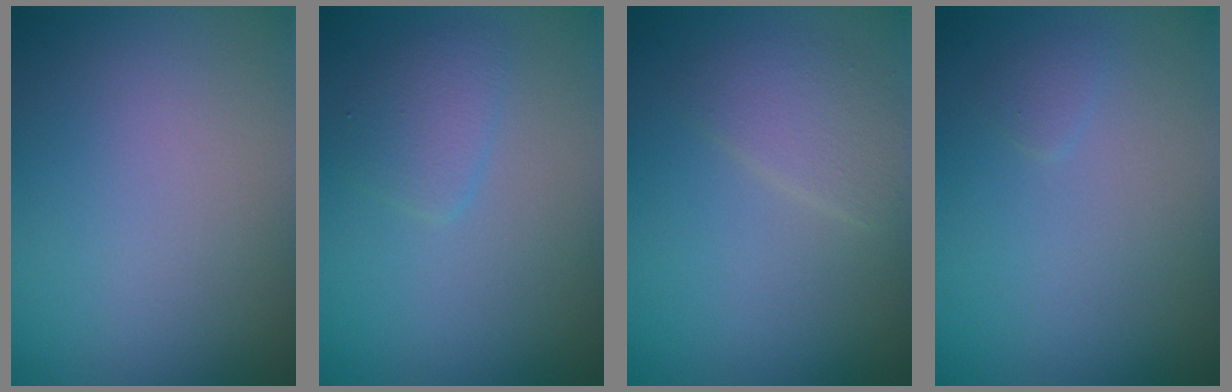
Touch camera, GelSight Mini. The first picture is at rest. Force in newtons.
{"total": 1.9, "press": 1.9, "slide": 0.0}
{"total": 2.2, "press": 2.2, "slide": 0.1}
{"total": 0.7, "press": 0.7, "slide": 0.1}